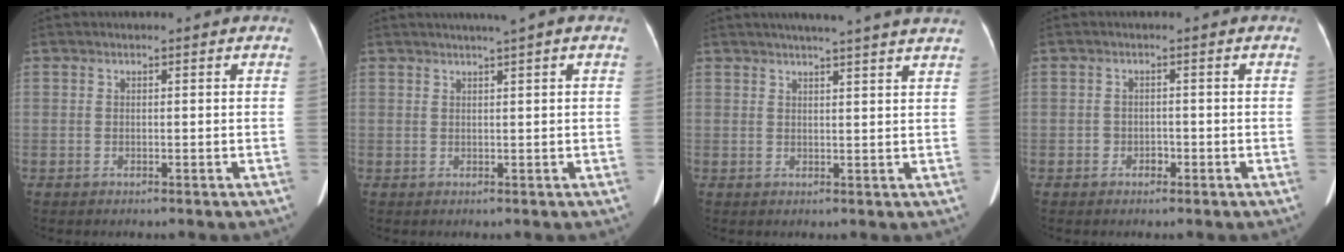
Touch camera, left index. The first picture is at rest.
{"total": 3.5, "force": [2.4, -0.4, 2.5], "torque": [-0.039, 0.019, 0.039]}
{"total": 12.3, "force": [10.7, -0.1, 6.1], "torque": [-0.088, 0.019, 0.121]}
{"total": 1.7, "force": [-1.4, 0.9, 0.1], "torque": [0.002, -0.011, -0.020]}